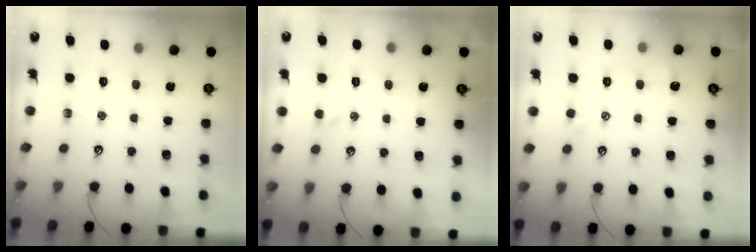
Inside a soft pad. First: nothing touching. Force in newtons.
{"total": 0.9, "press": 0.7, "slide": 0.6}
{"total": 1.0, "press": 0.8, "slide": 0.5}